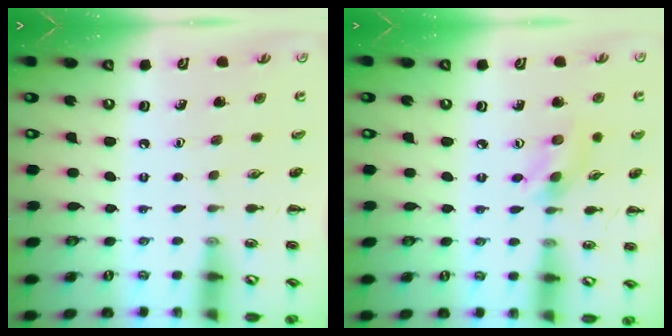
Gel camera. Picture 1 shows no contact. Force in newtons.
{"total": 3.1, "press": 3.0, "slide": 0.7}